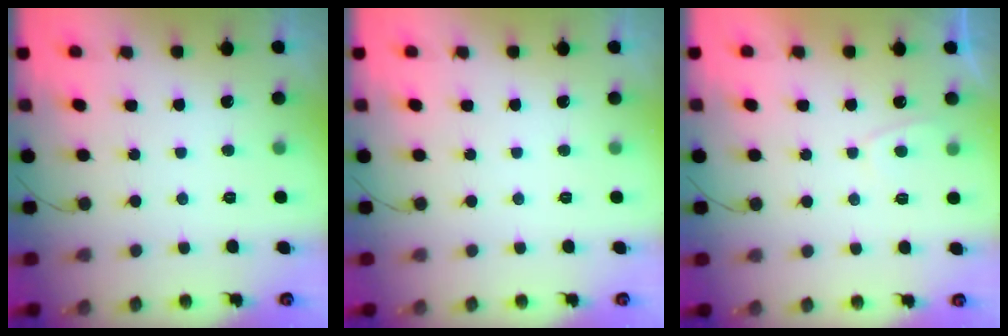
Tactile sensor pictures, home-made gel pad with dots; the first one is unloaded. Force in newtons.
{"total": 0.0}
{"total": 1.8, "press": 1.7, "slide": 0.6}